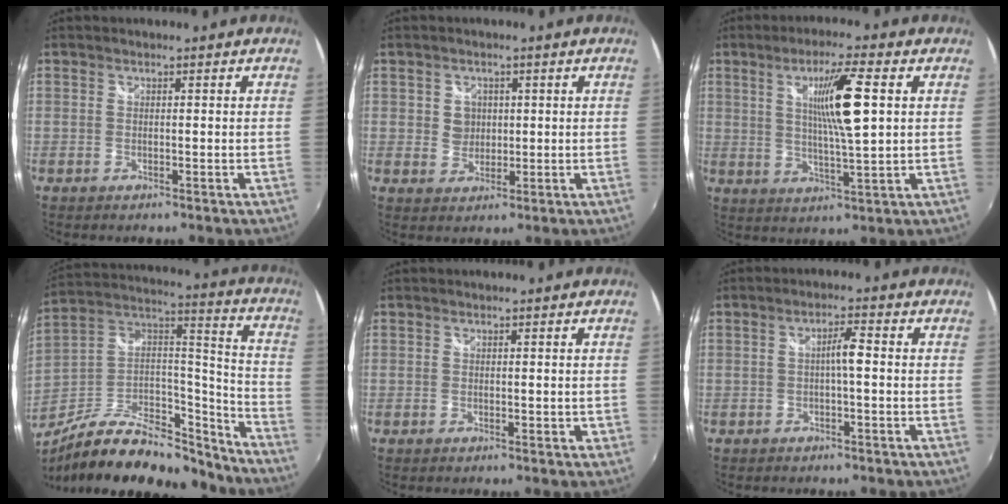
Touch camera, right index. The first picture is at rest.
{"total": 3.7, "force": [0.5, 3.5, 1.0], "torque": [-0.014, 0.005, 0.010]}
{"total": 9.8, "force": [3.1, -1.1, 9.3], "torque": [-0.151, -0.010, 0.057]}
{"total": 24.4, "force": [-18.7, 8.4, 13.2], "torque": [-0.228, 0.014, -0.289]}
{"total": 1.0, "force": [-0.2, 0.6, 0.8], "torque": [-0.009, 0.000, -0.002]}
{"total": 2.9, "force": [-0.3, 0.2, 2.9], "torque": [-0.051, 0.007, -0.005]}